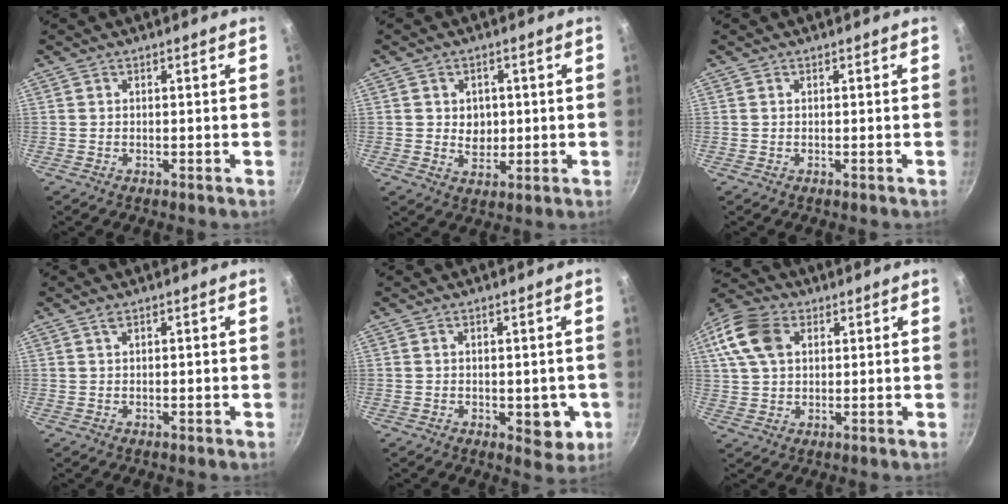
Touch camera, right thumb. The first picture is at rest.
{"total": 5.0, "force": [0.7, 4.4, 2.3], "torque": [-0.011, -0.009, 0.015]}
{"total": 0.0}
{"total": 1.1, "force": [0.3, 0.3, 1.0], "torque": [-0.016, 0.001, 0.005]}
{"total": 6.5, "force": [-1.2, 3.5, 5.4], "torque": [-0.036, 0.003, -0.008]}
{"total": 12.3, "force": [4.0, 8.5, 8.0], "torque": [-0.155, 0.013, 0.065]}